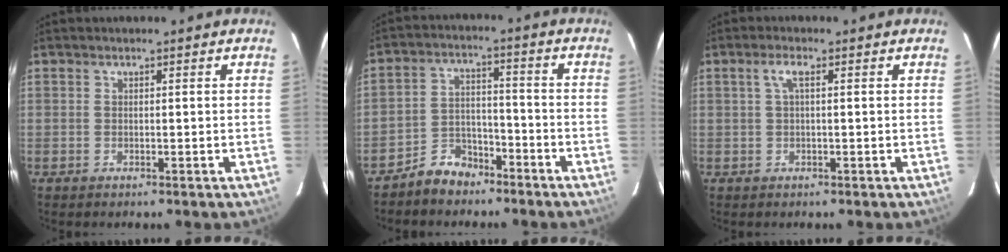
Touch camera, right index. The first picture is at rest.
{"total": 7.1, "force": [-5.6, 4.0, 1.4], "torque": [-0.039, 0.024, -0.094]}
{"total": 2.0, "force": [0.4, 0.2, 2.0], "torque": [-0.039, 0.006, 0.007]}